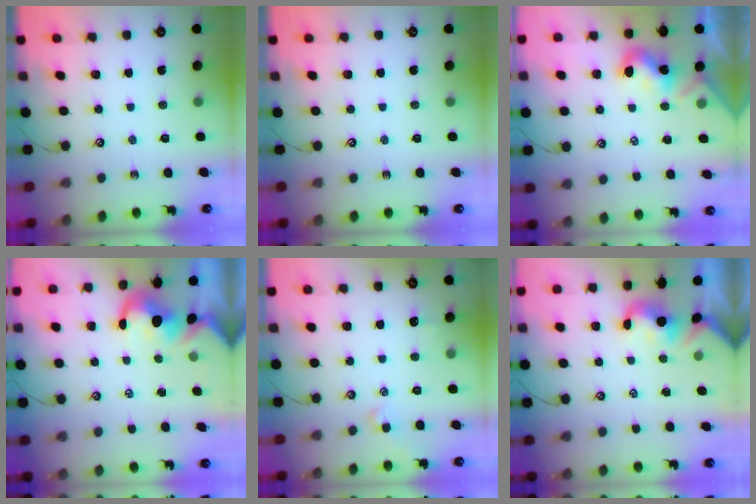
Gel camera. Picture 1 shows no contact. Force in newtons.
{"total": 0.0}
{"total": 2.0, "press": 2.0, "slide": 0.4}
{"total": 2.9, "press": 2.7, "slide": 1.1}
{"total": 1.9, "press": 1.8, "slide": 0.6}
{"total": 1.6, "press": 1.5, "slide": 0.4}